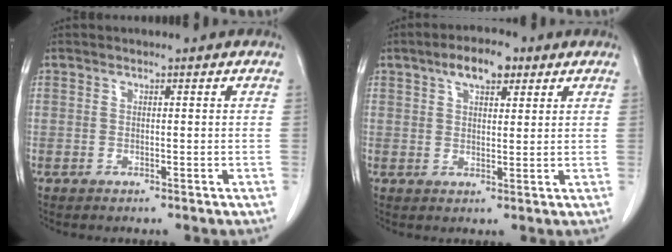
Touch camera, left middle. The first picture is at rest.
{"total": 5.7, "force": [3.3, 2.3, 4.0], "torque": [-0.070, 0.014, 0.052]}